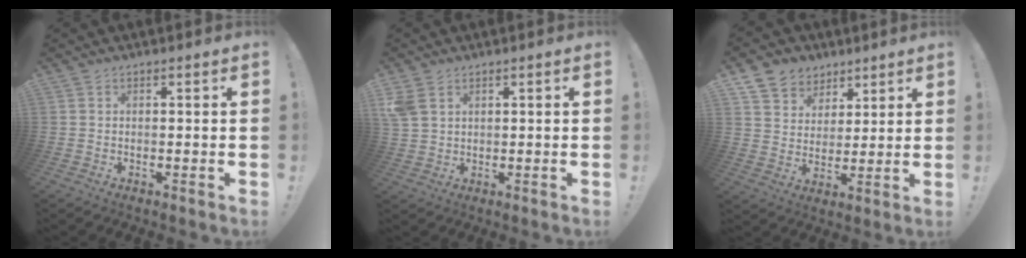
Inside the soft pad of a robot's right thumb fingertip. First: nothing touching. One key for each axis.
{"total": 5.0, "fx": 2.5, "fy": 3.5, "fz": 2.6, "tx": -0.053, "ty": -0.004, "tz": 0.049}
{"total": 8.1, "fx": 4.9, "fy": 6.4, "fz": 0.8, "tx": -0.012, "ty": -0.038, "tz": 0.100}